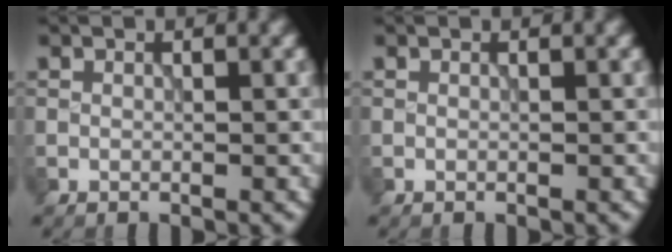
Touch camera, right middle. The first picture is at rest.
{"total": 0.0}